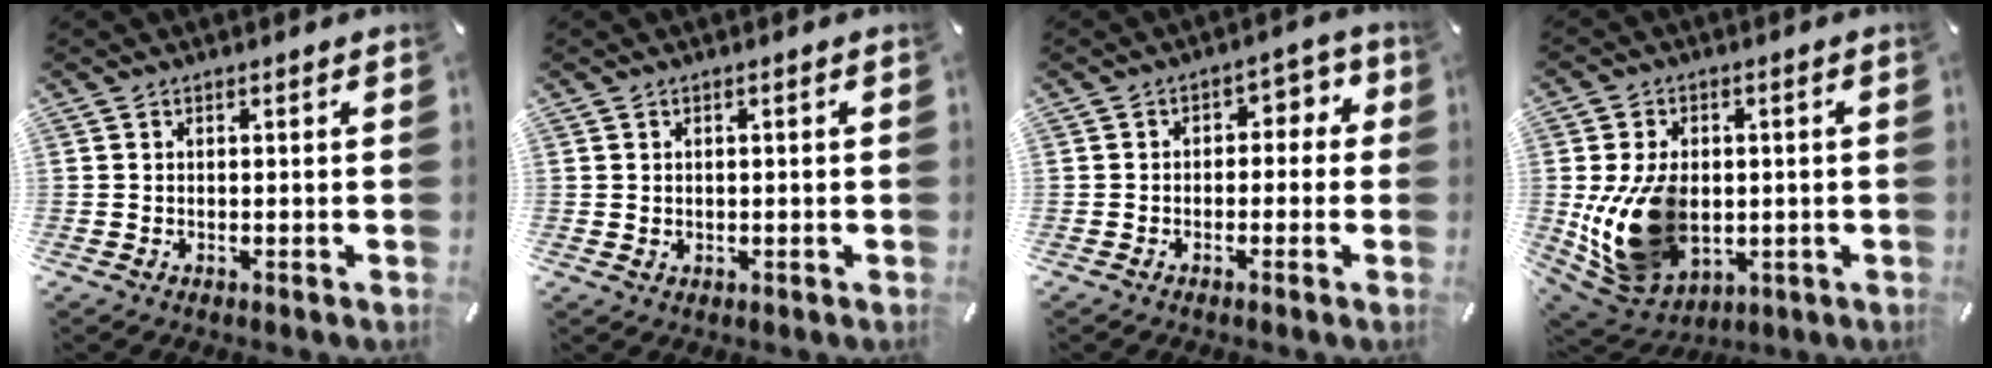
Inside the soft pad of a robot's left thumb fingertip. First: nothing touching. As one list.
[{"total": 1.0, "force": [0.2, 0.9, 0.2], "torque": [-0.005, 0.006, 0.002]}, {"total": 4.4, "force": [-0.8, 3.5, 2.6], "torque": [-0.029, 0.008, -0.026]}, {"total": 17.1, "force": [-1.3, 12.5, 11.7], "torque": [-0.244, -0.007, -0.019]}]